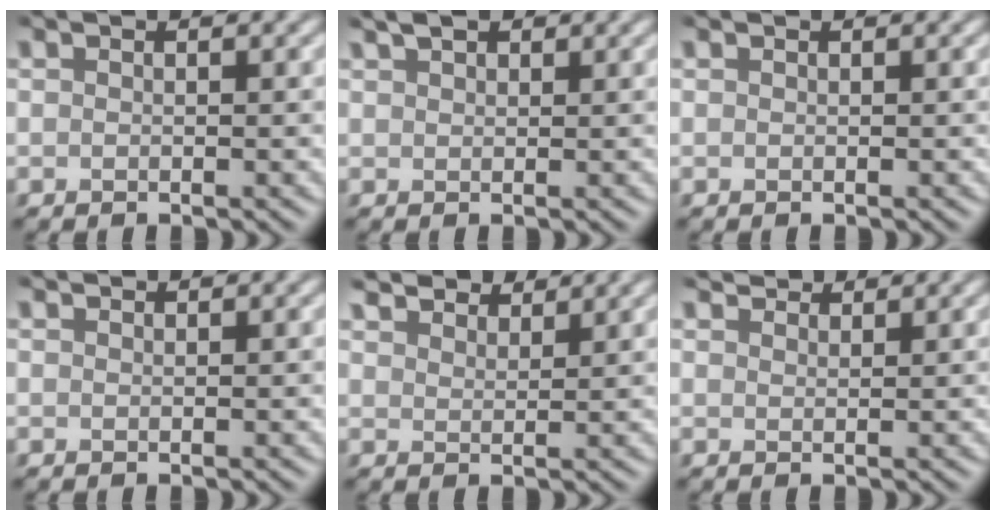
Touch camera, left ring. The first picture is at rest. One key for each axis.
{"total": 1.9, "fx": 1.4, "fy": 0.8, "fz": 0.9, "tx": -0.015, "ty": 0.006, "tz": 0.028}
{"total": 0.0}
{"total": 0.9, "fx": 0.9, "fy": 0.1, "fz": 0.1, "tx": -0.005, "ty": 0.000, "tz": 0.015}
{"total": 4.9, "fx": 4.6, "fy": 0.9, "fz": 1.3, "tx": -0.030, "ty": 0.005, "tz": 0.077}
{"total": 3.1, "fx": 2.9, "fy": 0.6, "fz": 0.8, "tx": -0.015, "ty": 0.002, "tz": 0.045}